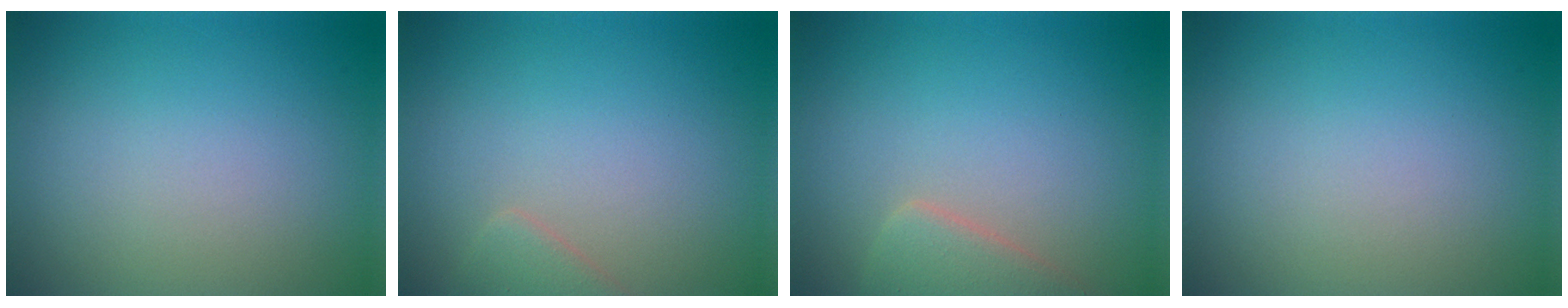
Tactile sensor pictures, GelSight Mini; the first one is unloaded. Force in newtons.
{"total": 1.8, "press": 1.8, "slide": 0.1}
{"total": 3.3, "press": 3.3, "slide": 0.2}
{"total": 0.0}